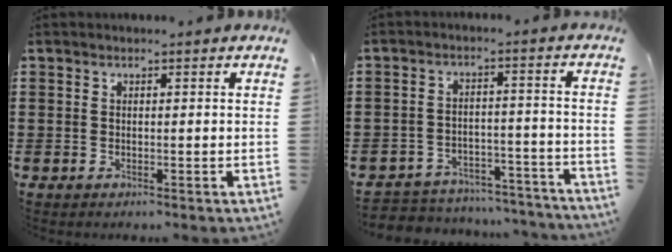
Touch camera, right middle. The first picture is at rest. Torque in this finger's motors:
{"motor_torque": [0.55, -0.16, 0.16, 0.02]}